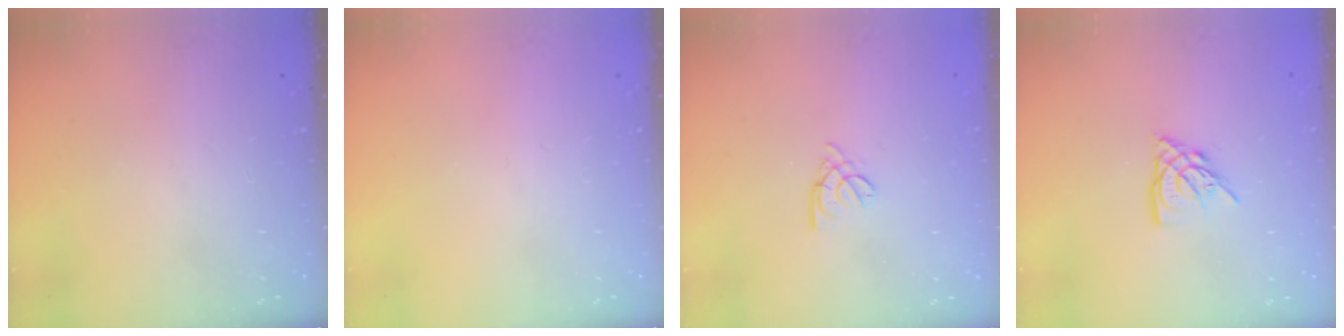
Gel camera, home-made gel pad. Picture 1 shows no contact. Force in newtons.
{"total": 0.0}
{"total": 2.2, "press": 2.1, "slide": 0.5}
{"total": 6.1, "press": 6.1, "slide": 0.4}